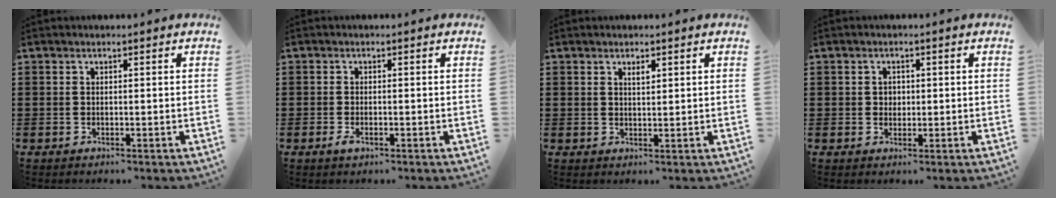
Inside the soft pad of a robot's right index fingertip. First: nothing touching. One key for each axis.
{"total": 1.2, "fx": -0.5, "fy": 0.6, "fz": 1.0, "tx": -0.026, "ty": -0.004, "tz": -0.011}
{"total": 1.4, "fx": 0.9, "fy": 0.5, "fz": 0.9, "tx": -0.019, "ty": 0.003, "tz": 0.016}
{"total": 1.5, "fx": 0.2, "fy": 1.4, "fz": 0.6, "tx": -0.016, "ty": 0.008, "tz": 0.003}